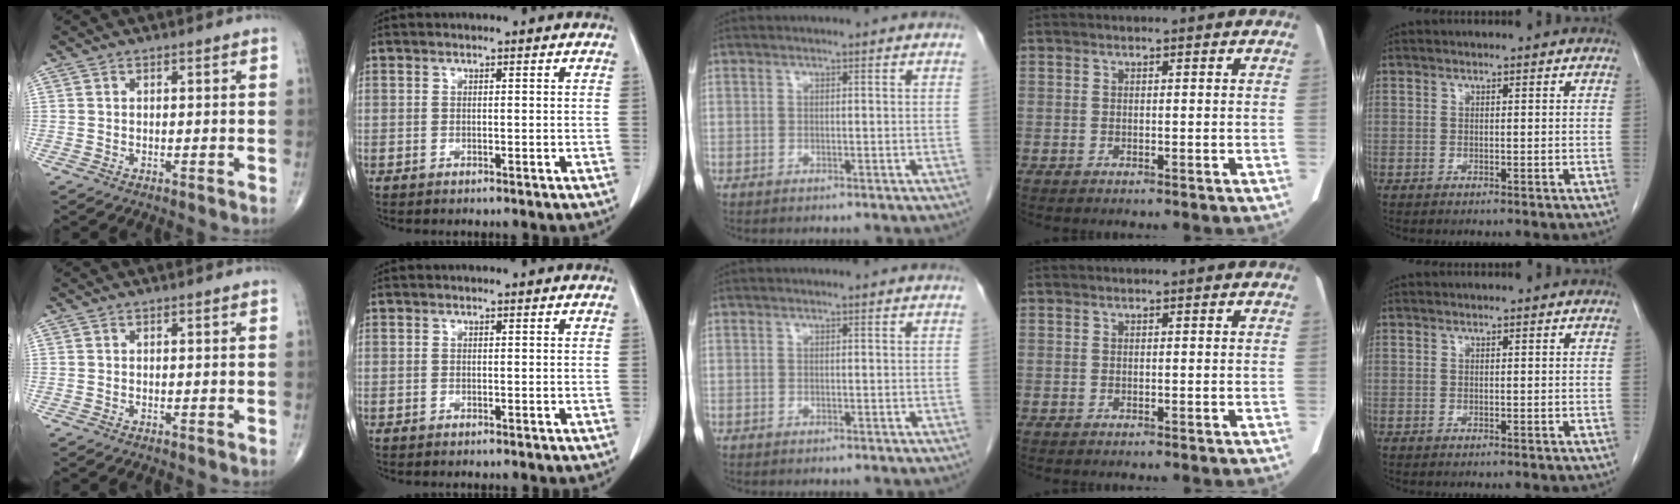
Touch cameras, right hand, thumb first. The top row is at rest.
{}